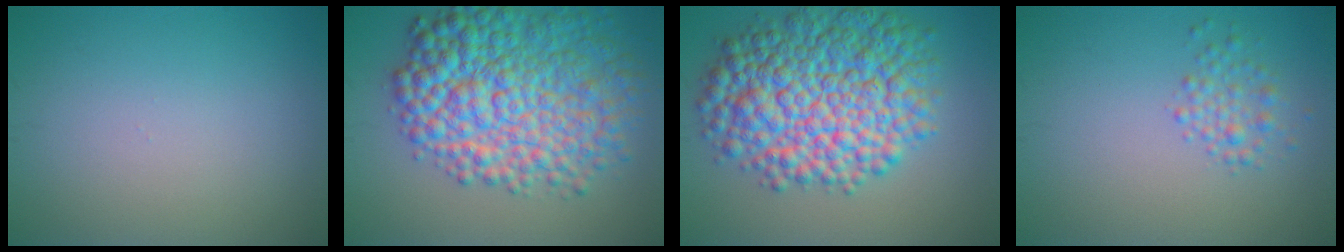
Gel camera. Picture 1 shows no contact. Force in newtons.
{"total": 10.9, "press": 10.9, "slide": 0.2}
{"total": 11.6, "press": 11.6, "slide": 0.1}
{"total": 1.9, "press": 1.9, "slide": 0.1}